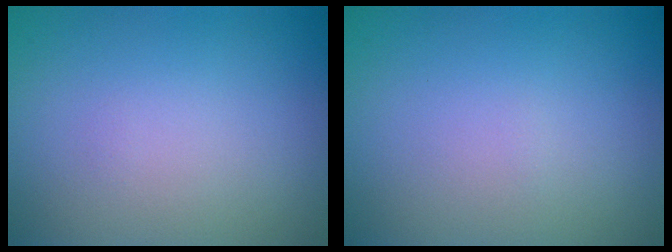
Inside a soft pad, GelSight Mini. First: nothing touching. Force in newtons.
{"total": 0.0}